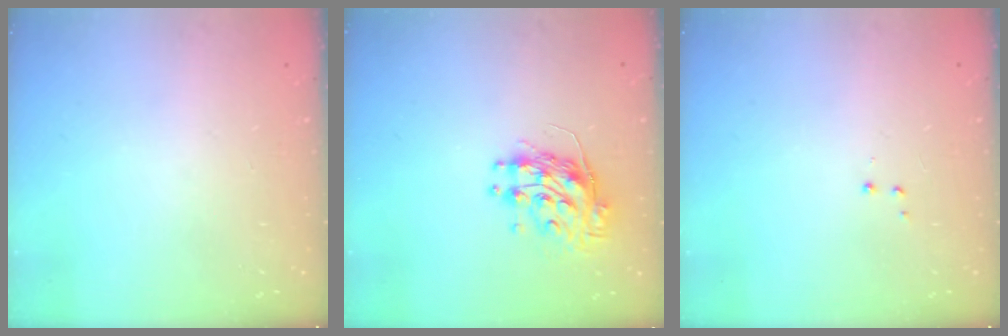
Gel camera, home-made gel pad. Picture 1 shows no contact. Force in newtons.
{"total": 10.2, "press": 10.1, "slide": 0.9}
{"total": 3.0, "press": 2.9, "slide": 0.7}